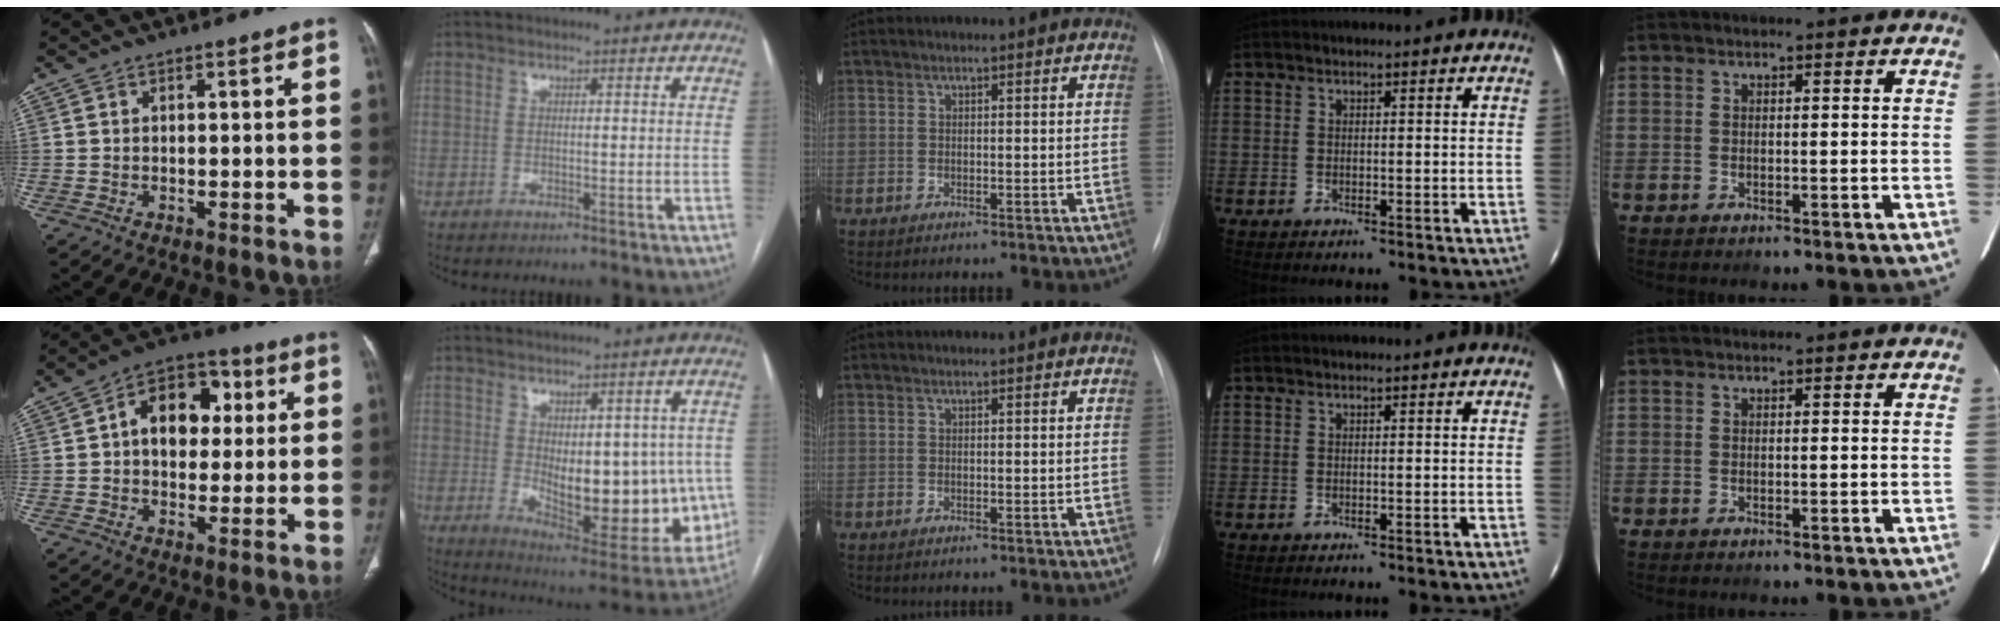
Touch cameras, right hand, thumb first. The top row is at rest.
{"thumb": {"total": 12.7, "force": [2.4, 8.8, 8.9], "torque": [-0.095, 0.017, 0.029]}, "index": {"total": 16.9, "force": [-1.0, 7.8, 14.9], "torque": [-0.197, -0.010, 0.011]}}